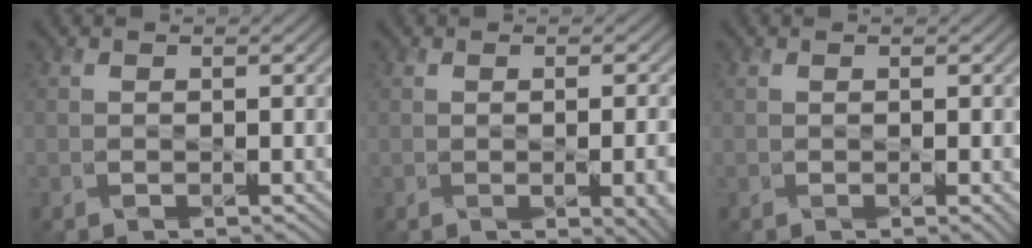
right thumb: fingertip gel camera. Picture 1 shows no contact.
{"total": 6.1, "force": [-1.5, 2.5, 5.4], "torque": [-0.050, -0.010, -0.002]}
{"total": 1.7, "force": [-0.2, 0.4, 1.7], "torque": [-0.022, 0.000, -0.002]}